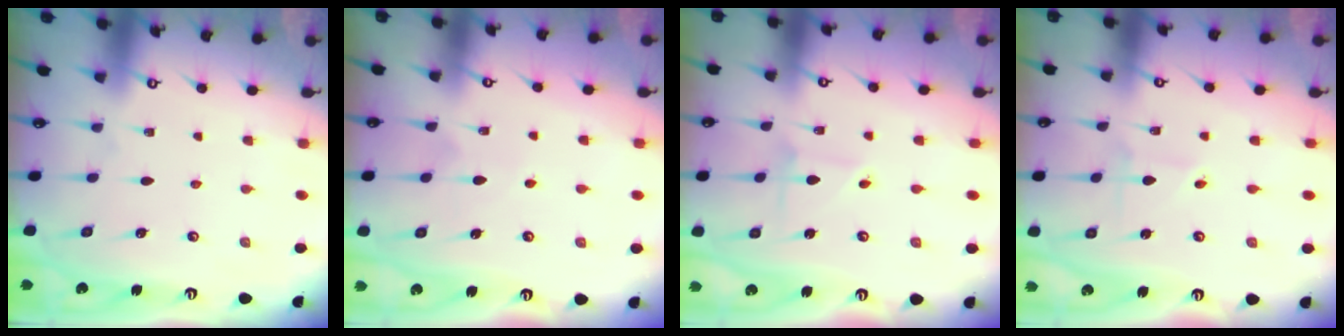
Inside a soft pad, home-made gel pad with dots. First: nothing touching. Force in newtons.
{"total": 5.4, "press": 5.4, "slide": 0.6}
{"total": 2.2, "press": 2.2, "slide": 0.2}
{"total": 1.5, "press": 1.5, "slide": 0.1}